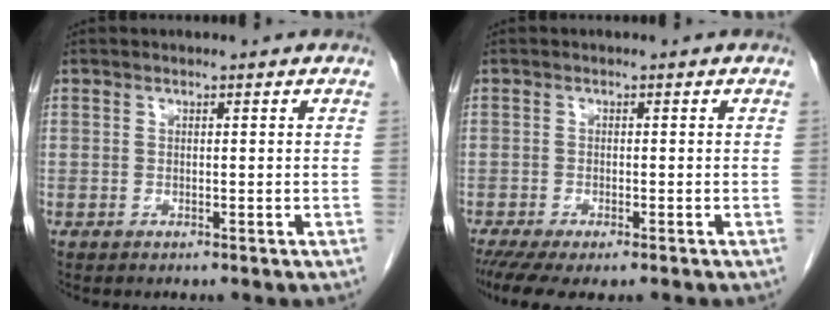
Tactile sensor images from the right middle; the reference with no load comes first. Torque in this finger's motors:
{"motor_torque": [0.42, -0.28, 0.13, 0.07]}